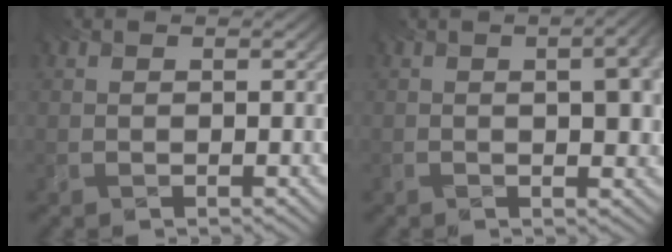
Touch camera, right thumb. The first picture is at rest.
{"total": 8.0, "force": [1.4, 3.3, 7.1], "torque": [-0.076, 0.034, -0.002]}